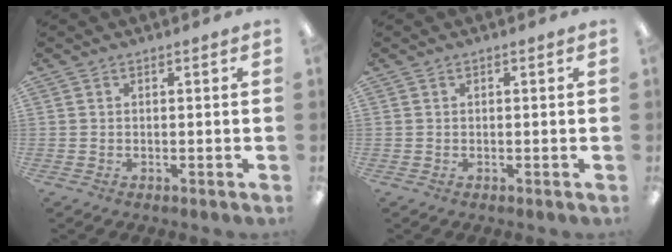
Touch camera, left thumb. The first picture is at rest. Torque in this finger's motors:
{"motor_torque": [-0.06, -0.01, -0.02, 0.06, -0.01]}